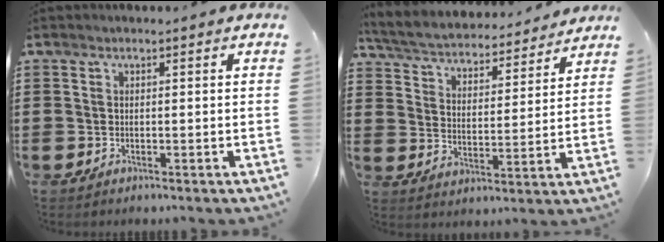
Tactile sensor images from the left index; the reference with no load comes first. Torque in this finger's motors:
{"motor_torque": [1.08, 0.84, 0.32, 0.13]}